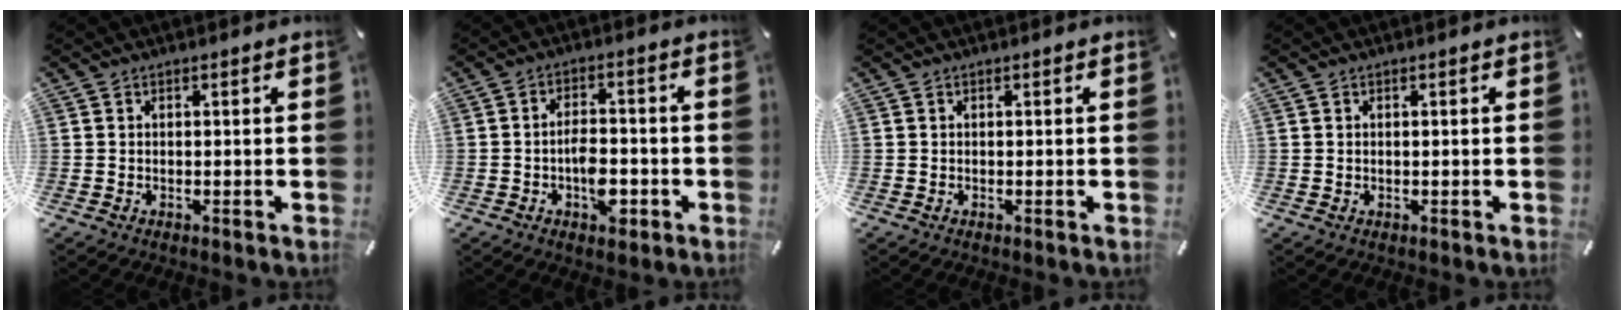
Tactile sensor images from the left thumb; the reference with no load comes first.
{"total": 7.1, "force": [-2.9, 4.1, 5.0], "torque": [-0.075, 0.016, -0.048]}
{"total": 0.0}
{"total": 0.0}